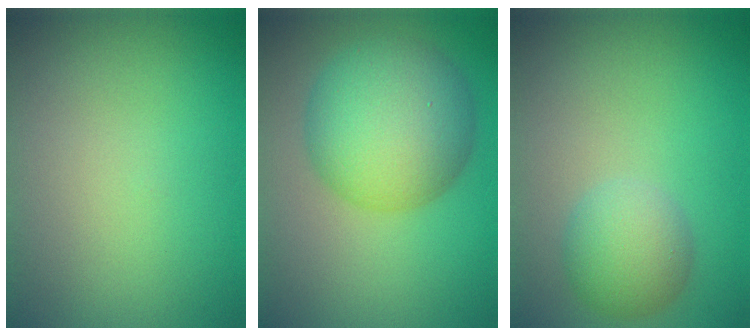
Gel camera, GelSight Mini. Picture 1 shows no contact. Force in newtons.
{"total": 8.7, "press": 8.7, "slide": 0.2}
{"total": 3.6, "press": 3.6, "slide": 0.2}